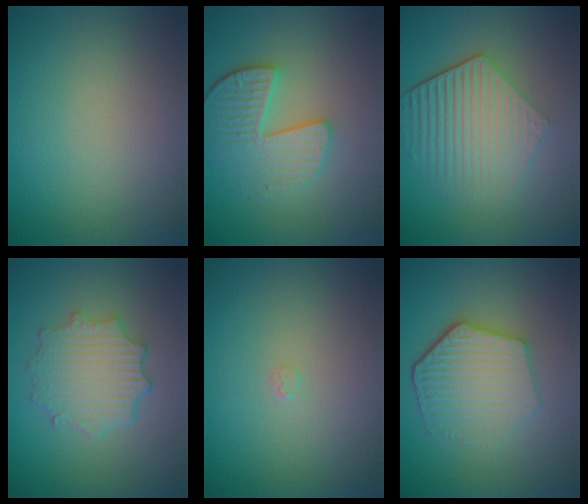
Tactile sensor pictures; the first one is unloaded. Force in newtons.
{"total": 3.9, "press": 3.5, "slide": 1.6}
{"total": 6.2, "press": 4.5, "slide": 4.2}
{"total": 4.6, "press": 3.8, "slide": 2.7}
{"total": 0.5, "press": 0.5, "slide": 0.1}
{"total": 5.9, "press": 4.5, "slide": 3.8}